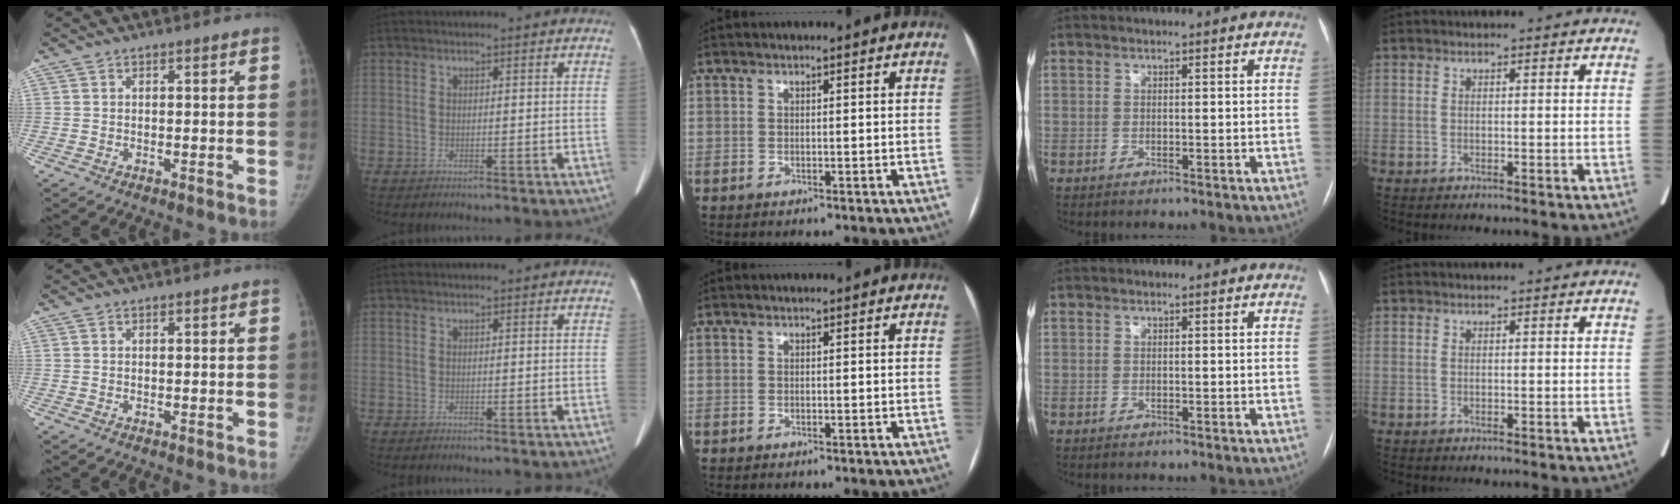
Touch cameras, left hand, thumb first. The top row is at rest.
{}